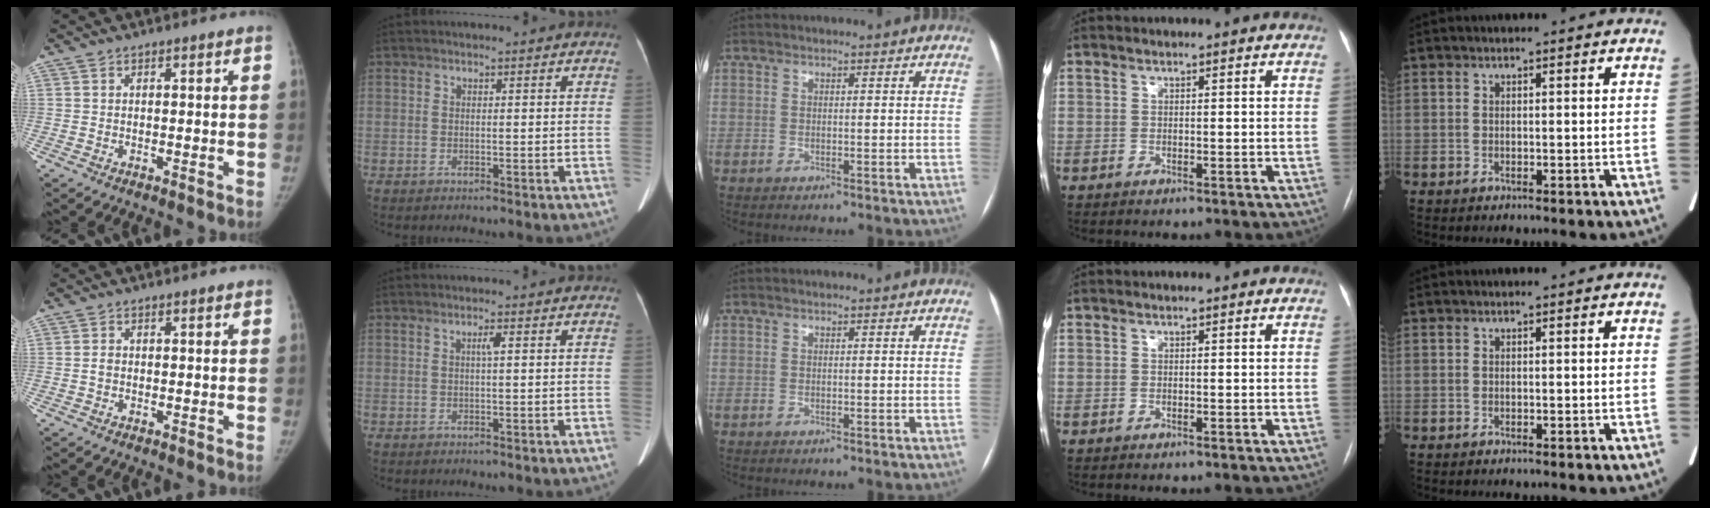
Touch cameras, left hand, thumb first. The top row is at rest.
{"thumb": {"total": 1.0, "force": [-0.2, 0.8, 0.6], "torque": [-0.007, 0.002, -0.006]}, "index": {"total": 1.1, "force": [0.2, 0.0, 1.0], "torque": [-0.021, 0.001, 0.003]}}